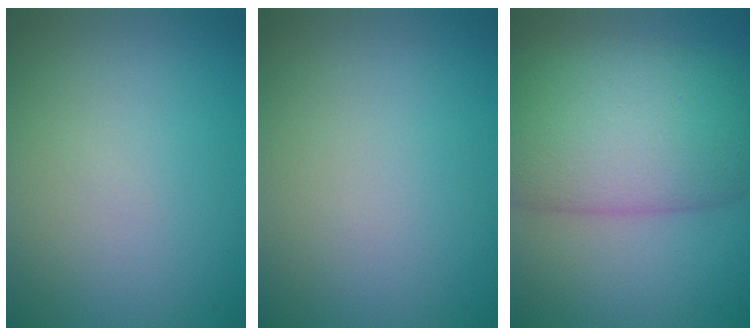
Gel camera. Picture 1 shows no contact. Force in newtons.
{"total": 0.0}
{"total": 12.8, "press": 12.8, "slide": 0.4}